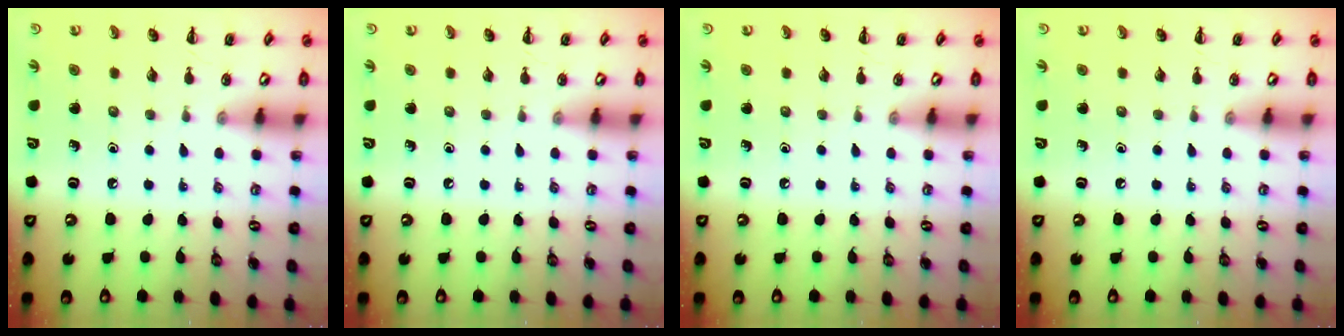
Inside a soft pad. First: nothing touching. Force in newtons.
{"total": 0.0}
{"total": 0.0}
{"total": 0.0}